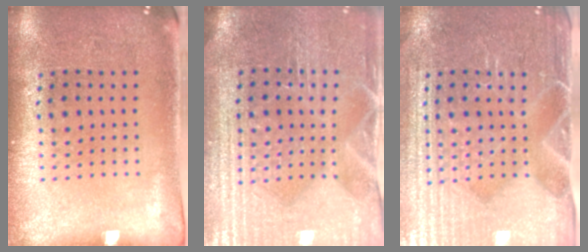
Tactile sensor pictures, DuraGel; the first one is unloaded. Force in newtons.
{"total": 4.1, "press": 3.8, "slide": 1.6}
{"total": 4.7, "press": 4.5, "slide": 1.5}